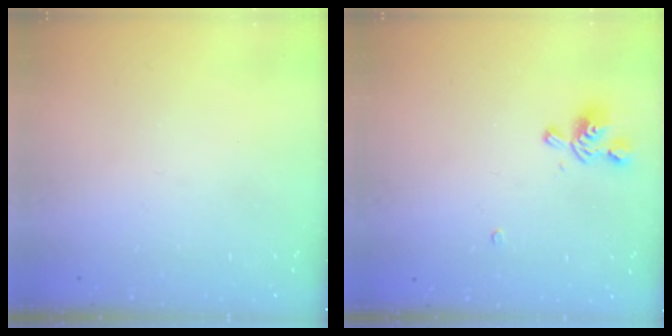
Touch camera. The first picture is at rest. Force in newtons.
{"total": 1.1, "press": 0.1, "slide": 1.1}